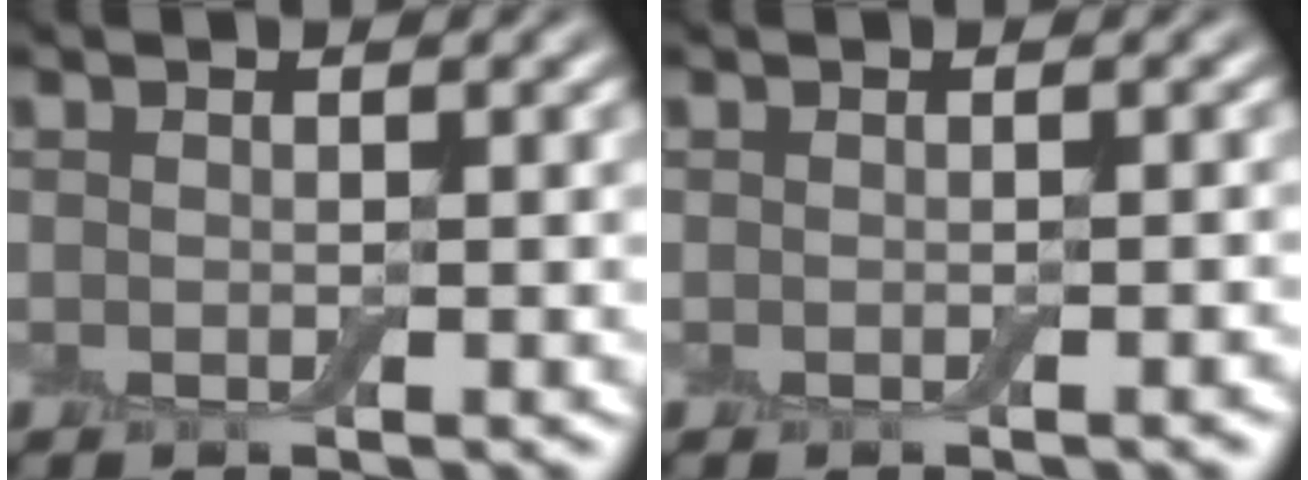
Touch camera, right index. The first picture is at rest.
{"total": 0.6, "force": [-0.3, 0.1, 0.5], "torque": [-0.005, 0.002, -0.003]}